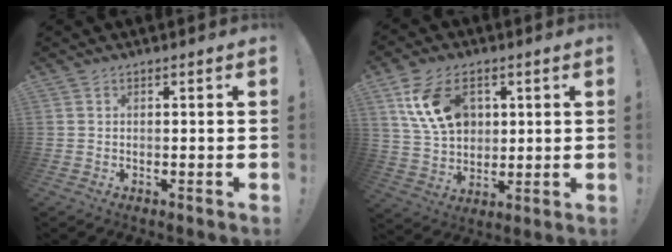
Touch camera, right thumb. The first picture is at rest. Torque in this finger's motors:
{"motor_torque": [1.10, 1.13, 0.52, -0.28, 0.07]}